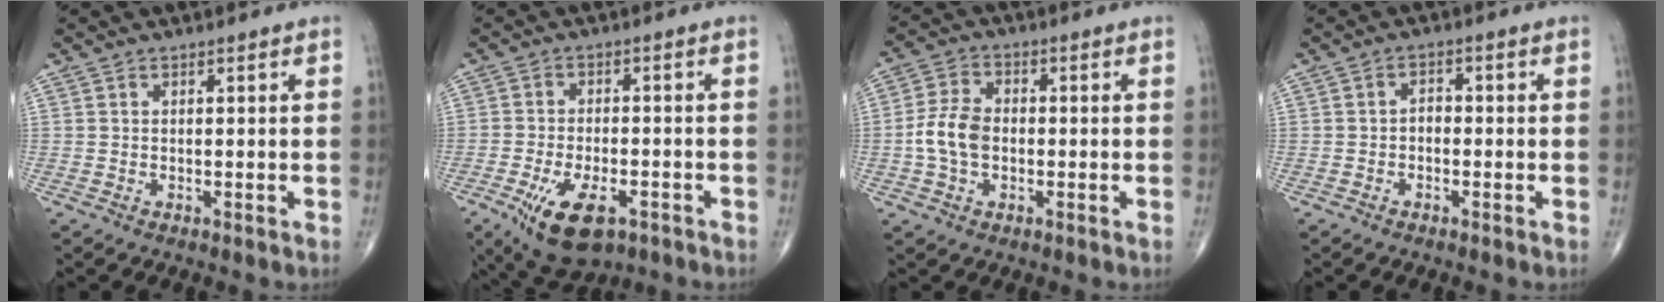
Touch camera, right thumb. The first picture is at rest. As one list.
[{"total": 11.6, "force": [-5.7, 5.7, 8.4], "torque": [-0.143, 0.011, -0.084]}, {"total": 7.4, "force": [-1.0, 5.0, 5.4], "torque": [-0.105, 0.018, -0.026]}, {"total": 1.9, "force": [-0.5, 1.3, 1.3], "torque": [-0.007, 0.013, -0.015]}]